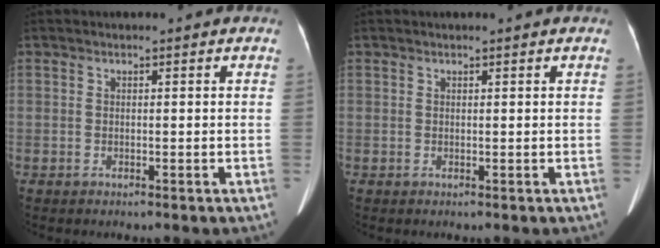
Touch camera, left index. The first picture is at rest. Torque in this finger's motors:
{"motor_torque": [-1.22, 0.92, -1.05, -0.09]}